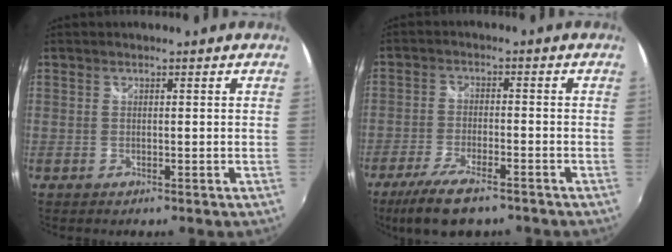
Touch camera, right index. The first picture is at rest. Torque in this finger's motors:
{"motor_torque": [1.03, -0.85, 0.19, 0.00]}